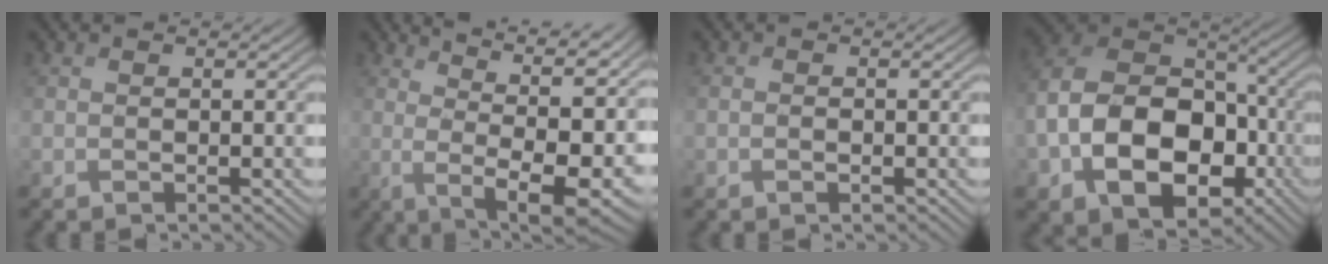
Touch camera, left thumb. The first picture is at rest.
{"total": 14.1, "force": [5.6, 4.6, 12.1], "torque": [-0.164, 0.014, 0.084]}
{"total": 0.9, "force": [-0.5, 0.5, 0.5], "torque": [-0.011, 0.000, -0.011]}
{"total": 15.4, "force": [-5.0, 10.6, 9.9], "torque": [-0.198, -0.035, -0.093]}